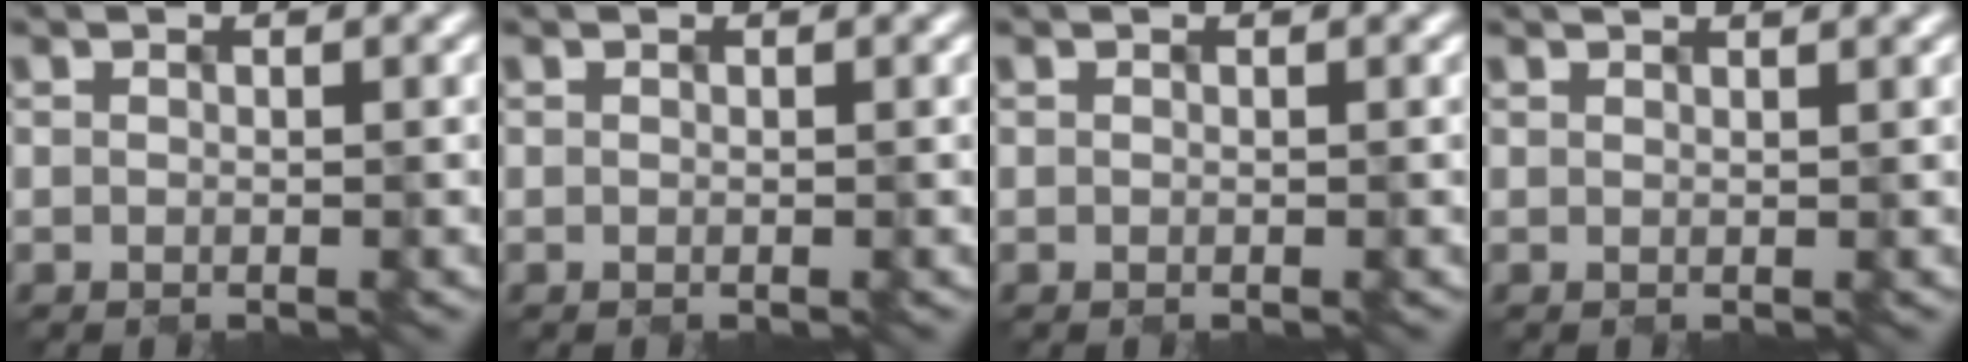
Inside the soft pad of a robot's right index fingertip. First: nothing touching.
{"total": 0.0}
{"total": 0.0}
{"total": 4.1, "force": [2.9, 1.8, 2.2], "torque": [-0.007, 0.042, 0.013]}